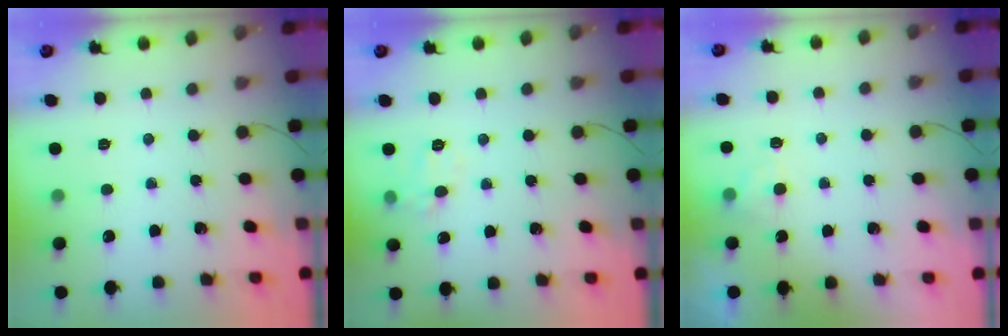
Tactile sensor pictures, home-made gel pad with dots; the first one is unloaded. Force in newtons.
{"total": 6.9, "press": 6.8, "slide": 1.0}
{"total": 2.5, "press": 2.0, "slide": 1.5}